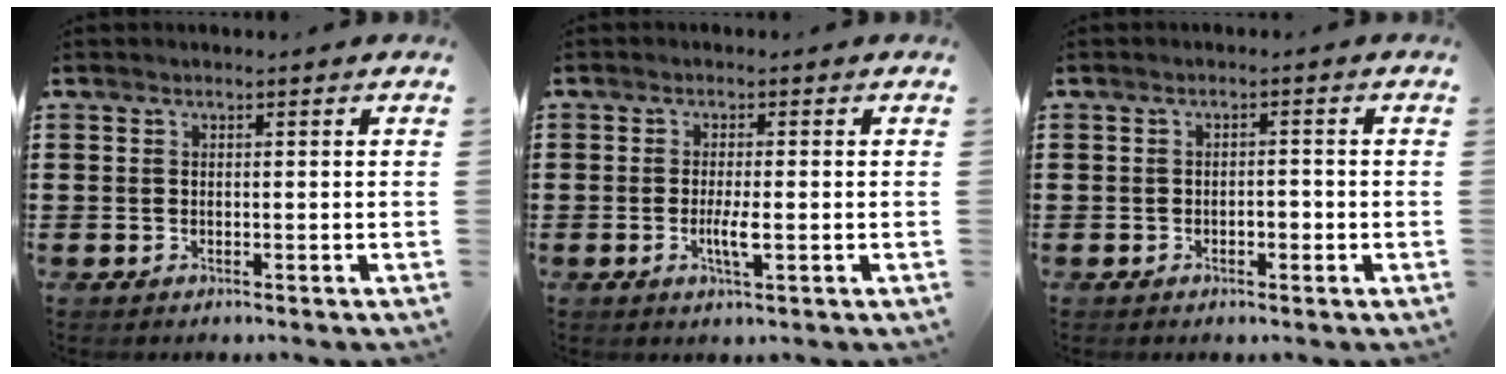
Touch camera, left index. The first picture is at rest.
{"total": 3.2, "force": [-0.6, 0.4, 3.1], "torque": [-0.060, -0.005, -0.013]}
{"total": 1.6, "force": [-0.6, 0.7, 1.3], "torque": [-0.028, 0.004, -0.014]}